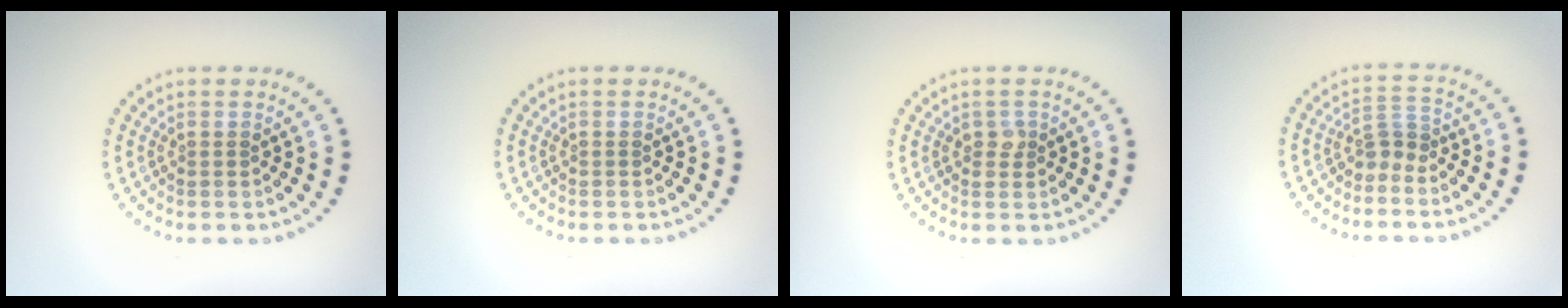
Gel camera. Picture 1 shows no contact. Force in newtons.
{"total": 0.0}
{"total": 1.1, "press": 1.1, "slide": 0.3}
{"total": 1.8, "press": 1.4, "slide": 1.2}